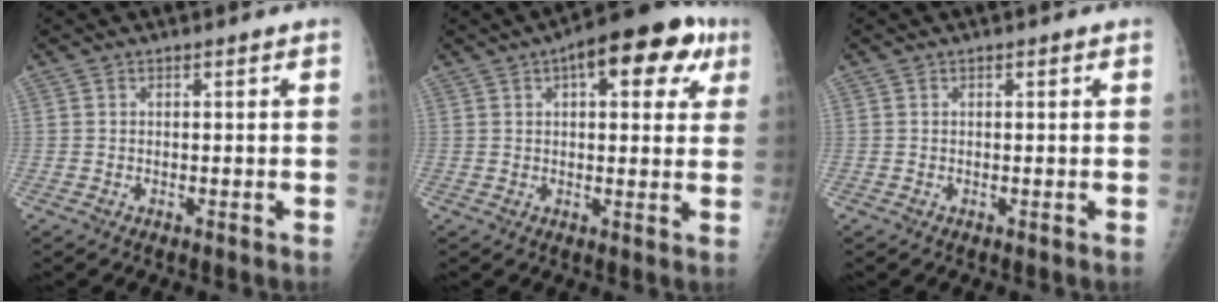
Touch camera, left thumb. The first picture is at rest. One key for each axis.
{"total": 14.5, "fx": 6.4, "fy": 6.5, "fz": 11.4, "tx": -0.110, "ty": 0.009, "tz": 0.075}
{"total": 0.0}